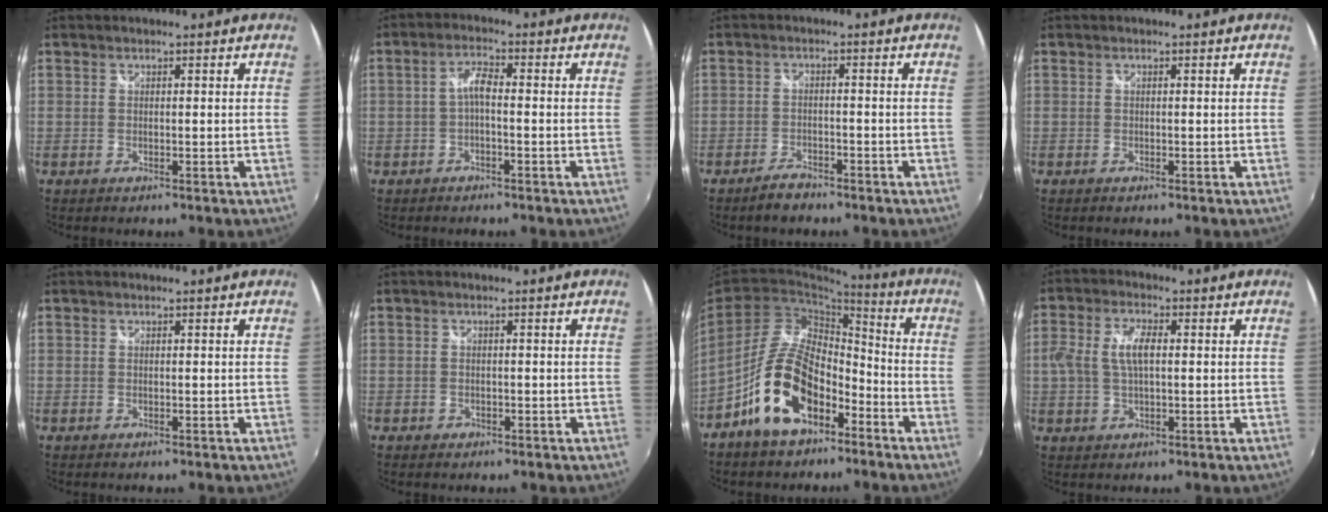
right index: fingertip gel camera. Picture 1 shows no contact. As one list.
[{"total": 3.0, "force": [-0.9, 0.7, 2.8], "torque": [-0.059, 0.010, -0.018]}, {"total": 3.4, "force": [-2.9, 1.2, 1.3], "torque": [-0.040, 0.003, -0.052]}, {"total": 0.0}, {"total": 0.0}, {"total": 1.4, "force": [-0.7, 1.1, 0.3], "torque": [-0.008, 0.001, -0.009]}, {"total": 13.7, "force": [-8.0, 7.1, 8.6], "torque": [-0.163, 0.021, -0.131]}, {"total": 6.6, "force": [0.3, 3.0, 5.8], "torque": [-0.116, 0.007, 0.009]}]